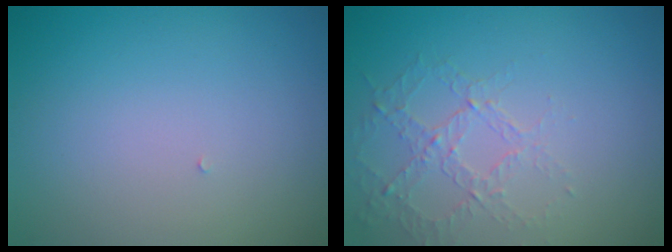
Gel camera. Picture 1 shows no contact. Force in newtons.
{"total": 1.6, "press": 1.1, "slide": 1.2}